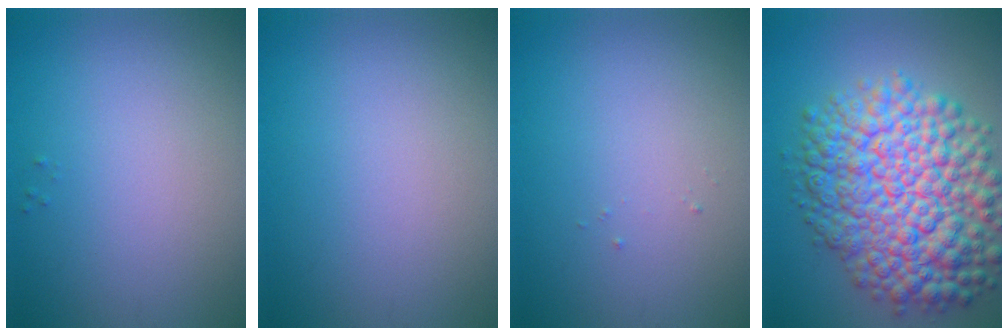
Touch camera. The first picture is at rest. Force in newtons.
{"total": 0.0}
{"total": 0.0}
{"total": 12.8, "press": 12.8, "slide": 0.4}